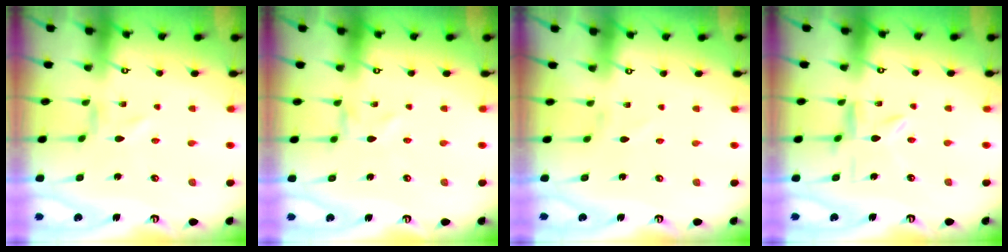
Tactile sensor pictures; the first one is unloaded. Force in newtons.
{"total": 0.9, "press": 0.9, "slide": 0.2}
{"total": 1.1, "press": 1.1, "slide": 0.1}
{"total": 7.0, "press": 6.9, "slide": 0.6}